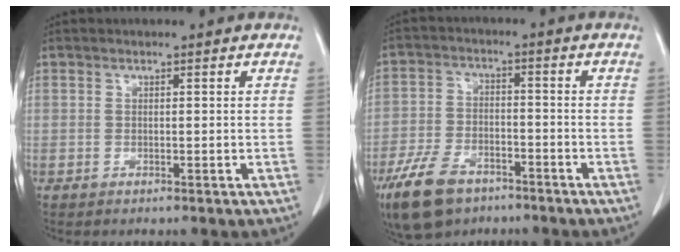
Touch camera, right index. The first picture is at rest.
{"total": 10.4, "force": [-6.9, 5.4, 5.6], "torque": [-0.118, -0.008, -0.121]}